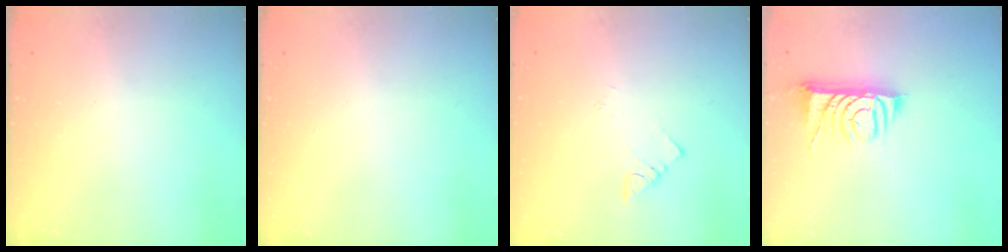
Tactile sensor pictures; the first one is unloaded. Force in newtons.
{"total": 0.0}
{"total": 1.9, "press": 1.9, "slide": 0.1}
{"total": 8.2, "press": 8.1, "slide": 1.2}